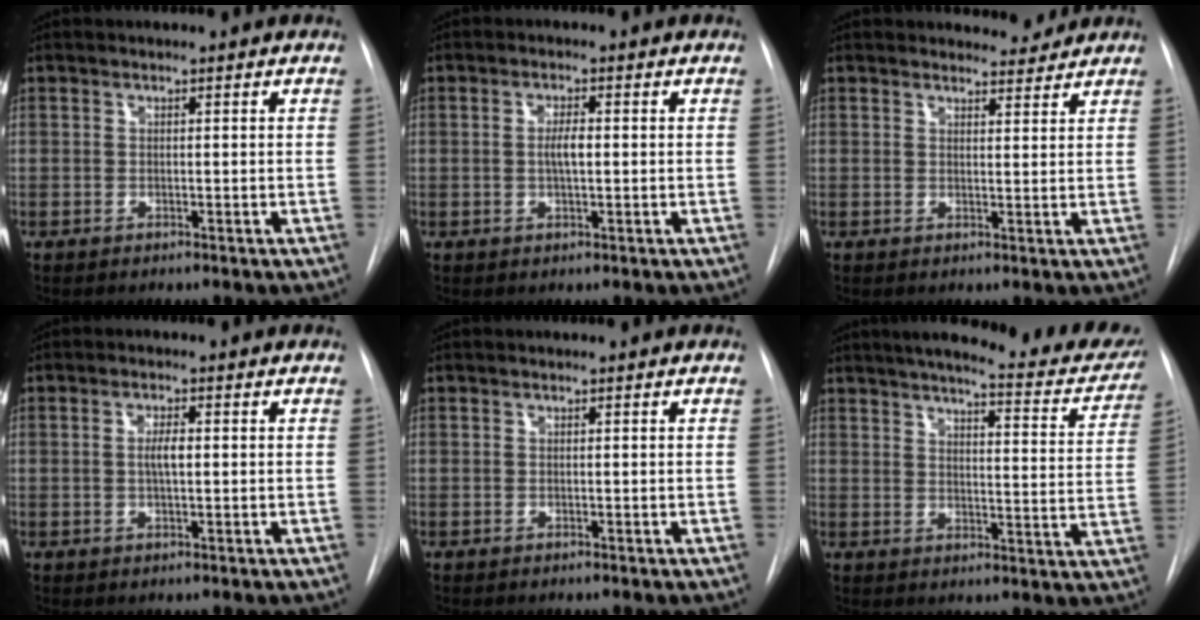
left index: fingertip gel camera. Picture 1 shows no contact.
{"total": 2.6, "force": [0.1, 0.7, 2.5], "torque": [-0.048, 0.002, 0.001]}
{"total": 3.4, "force": [3.3, 0.8, -0.1], "torque": [0.003, -0.006, 0.039]}
{"total": 2.5, "force": [0.2, 0.6, 2.4], "torque": [-0.045, 0.002, 0.003]}
{"total": 0.0}
{"total": 21.5, "force": [18.9, 3.4, 9.8], "torque": [-0.132, -0.041, 0.221]}